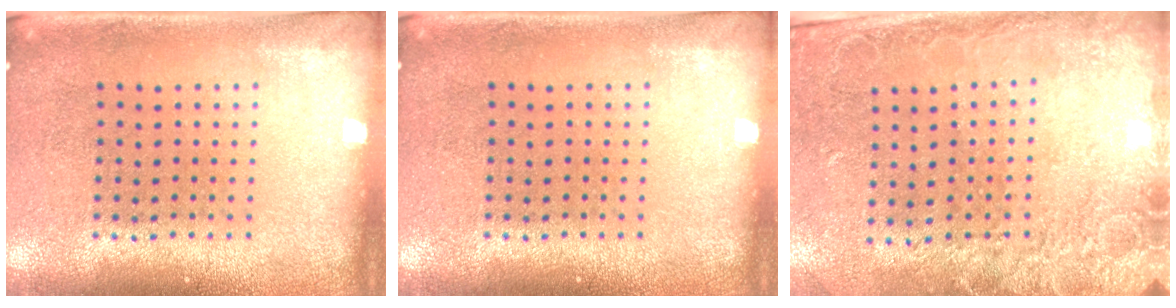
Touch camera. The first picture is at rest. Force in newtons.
{"total": 0.0}
{"total": 2.6, "press": 2.0, "slide": 1.7}